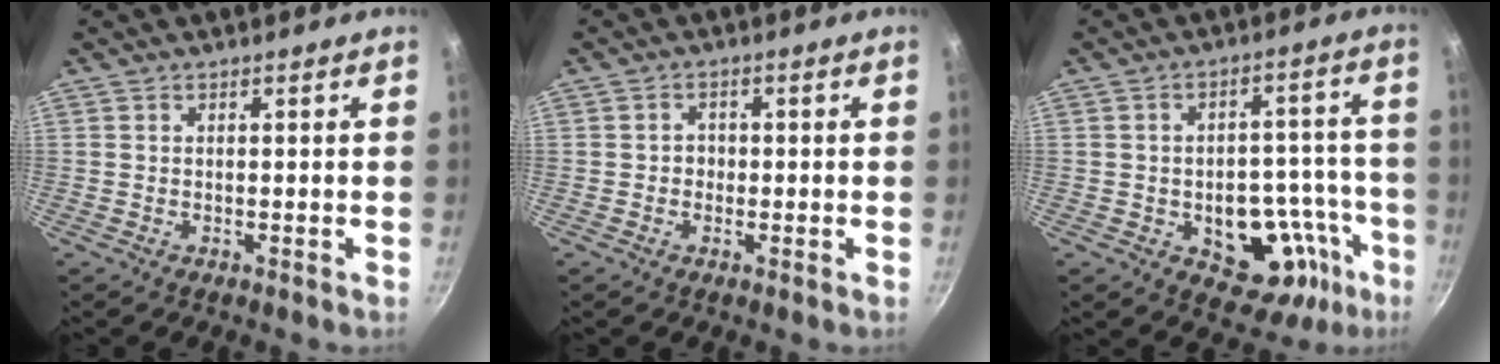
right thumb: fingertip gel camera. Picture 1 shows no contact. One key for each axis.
{"total": 1.9, "fx": -0.4, "fy": 1.8, "fz": 0.7, "tx": 0.002, "ty": 0.004, "tz": -0.008}
{"total": 17.4, "fx": -6.4, "fy": 11.4, "fz": 11.4, "tx": -0.084, "ty": 0.038, "tz": -0.070}